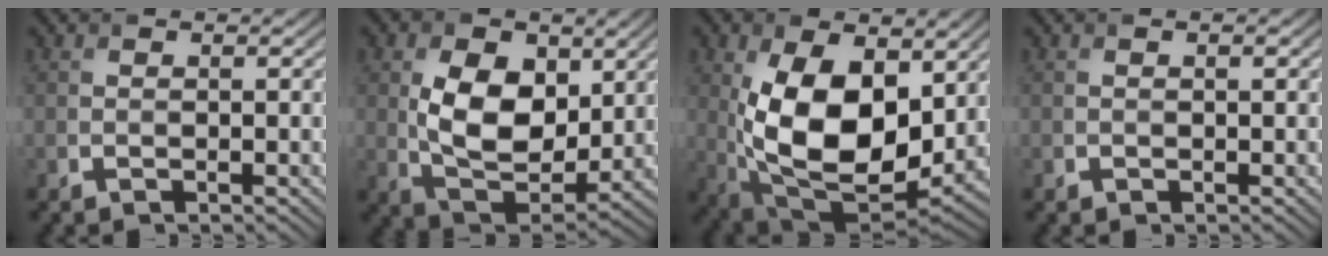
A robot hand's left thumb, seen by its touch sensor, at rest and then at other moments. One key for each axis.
{"total": 10.8, "fx": 1.8, "fy": 6.8, "fz": 8.1, "tx": -0.168, "ty": -0.006, "tz": 0.034}
{"total": 14.1, "fx": 1.9, "fy": 8.1, "fz": 11.4, "tx": -0.224, "ty": -0.012, "tz": 0.044}
{"total": 0.6, "fx": 0.1, "fy": 0.3, "fz": 0.5, "tx": -0.011, "ty": 0.000, "tz": 0.003}